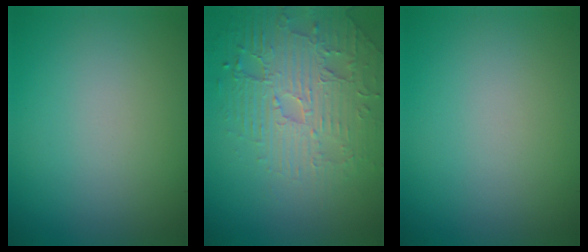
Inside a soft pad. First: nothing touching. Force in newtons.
{"total": 4.3, "press": 4.1, "slide": 1.4}
{"total": 0.0}